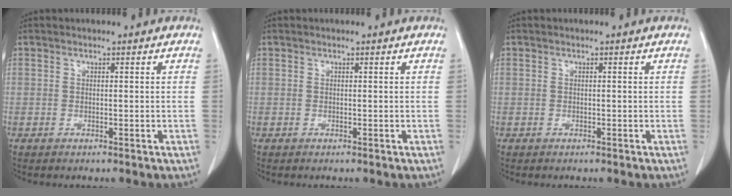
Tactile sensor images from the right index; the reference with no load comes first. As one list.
[{"total": 0.0}, {"total": 0.0}]